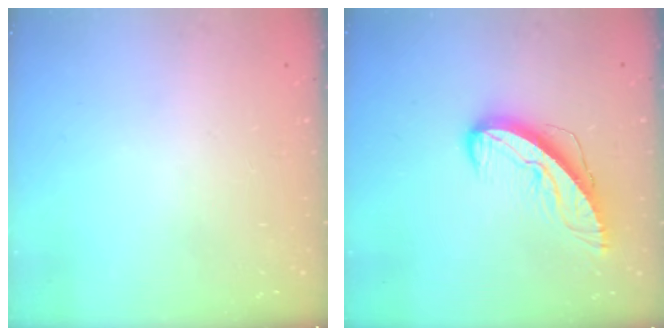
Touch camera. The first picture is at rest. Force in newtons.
{"total": 10.0, "press": 10.0, "slide": 1.1}